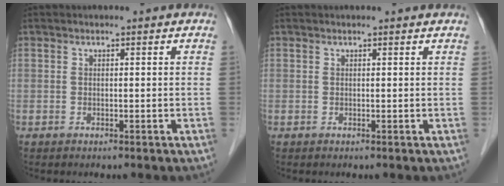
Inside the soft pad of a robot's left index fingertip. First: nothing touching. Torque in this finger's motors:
{"motor_torque": [0.19, -0.15, -0.03, -0.01]}